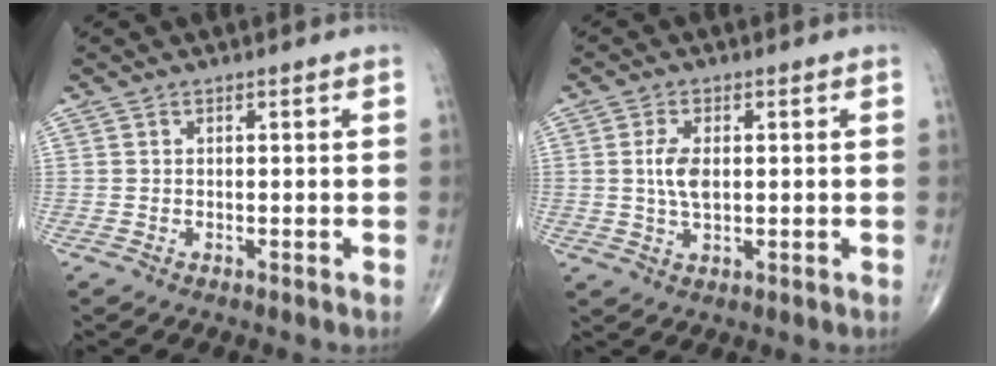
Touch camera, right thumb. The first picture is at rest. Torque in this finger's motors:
{"motor_torque": [0.51, 1.50, 0.87, 0.25, 0.03]}